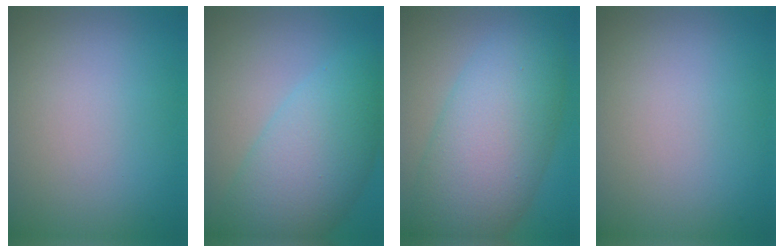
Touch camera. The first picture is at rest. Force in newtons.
{"total": 8.4, "press": 8.4, "slide": 0.3}
{"total": 10.4, "press": 10.4, "slide": 0.3}
{"total": 0.0}